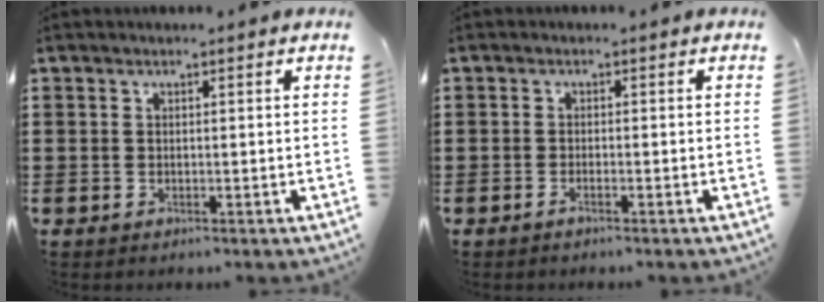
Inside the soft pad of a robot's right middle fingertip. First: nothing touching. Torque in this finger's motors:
{"motor_torque": [0.00, 0.02, -0.04, -0.01]}